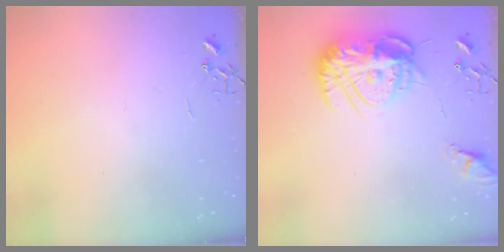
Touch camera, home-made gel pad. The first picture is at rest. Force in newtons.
{"total": 17.2, "press": 17.1, "slide": 1.8}